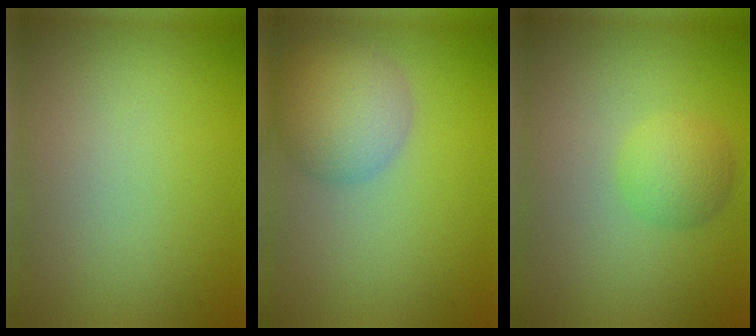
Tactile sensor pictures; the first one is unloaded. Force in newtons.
{"total": 5.6, "press": 5.6, "slide": 0.3}
{"total": 2.4, "press": 2.4, "slide": 0.1}